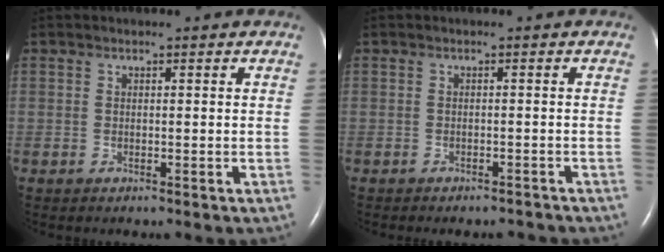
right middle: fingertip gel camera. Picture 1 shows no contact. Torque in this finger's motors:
{"motor_torque": [0.28, -0.29, 0.03, 0.03]}